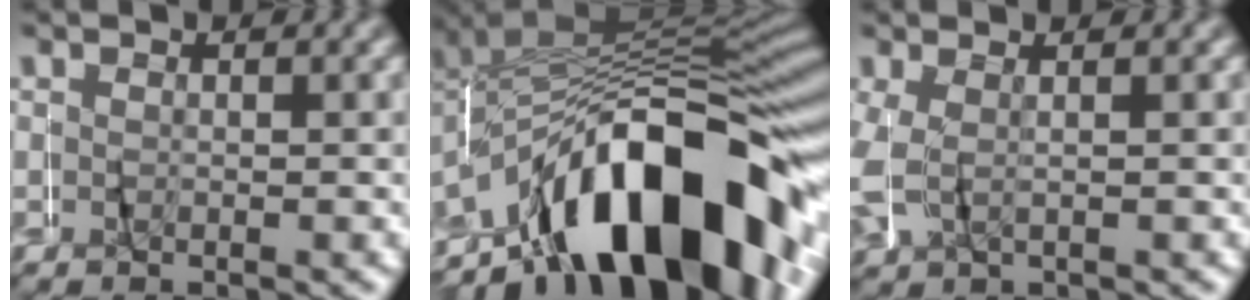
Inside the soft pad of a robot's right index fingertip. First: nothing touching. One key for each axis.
{"total": 17.5, "fx": -6.3, "fy": 9.5, "fz": 13.3, "tx": -0.228, "ty": -0.011, "tz": -0.083}
{"total": 3.6, "fx": 0.0, "fy": 3.0, "fz": 2.0, "tx": -0.072, "ty": -0.004, "tz": 0.006}